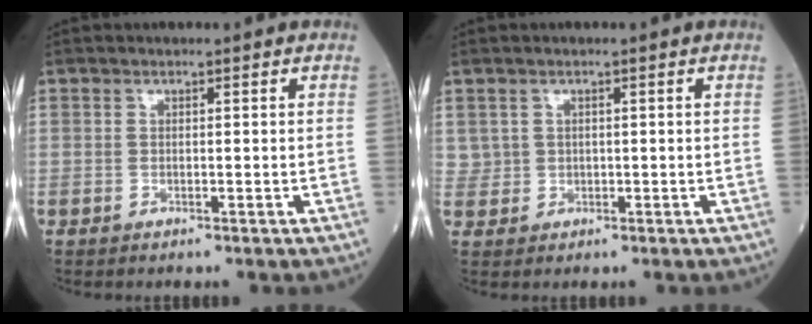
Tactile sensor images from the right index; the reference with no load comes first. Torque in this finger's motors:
{"motor_torque": [-0.06, -0.18, -0.08, 0.02]}